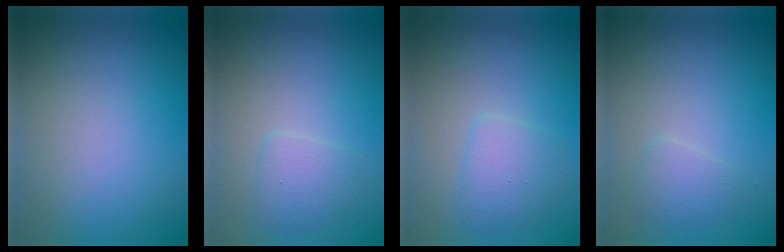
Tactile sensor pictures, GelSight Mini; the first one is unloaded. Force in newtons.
{"total": 1.6, "press": 1.6, "slide": 0.1}
{"total": 2.2, "press": 2.2, "slide": 0.1}
{"total": 1.3, "press": 1.3, "slide": 0.1}